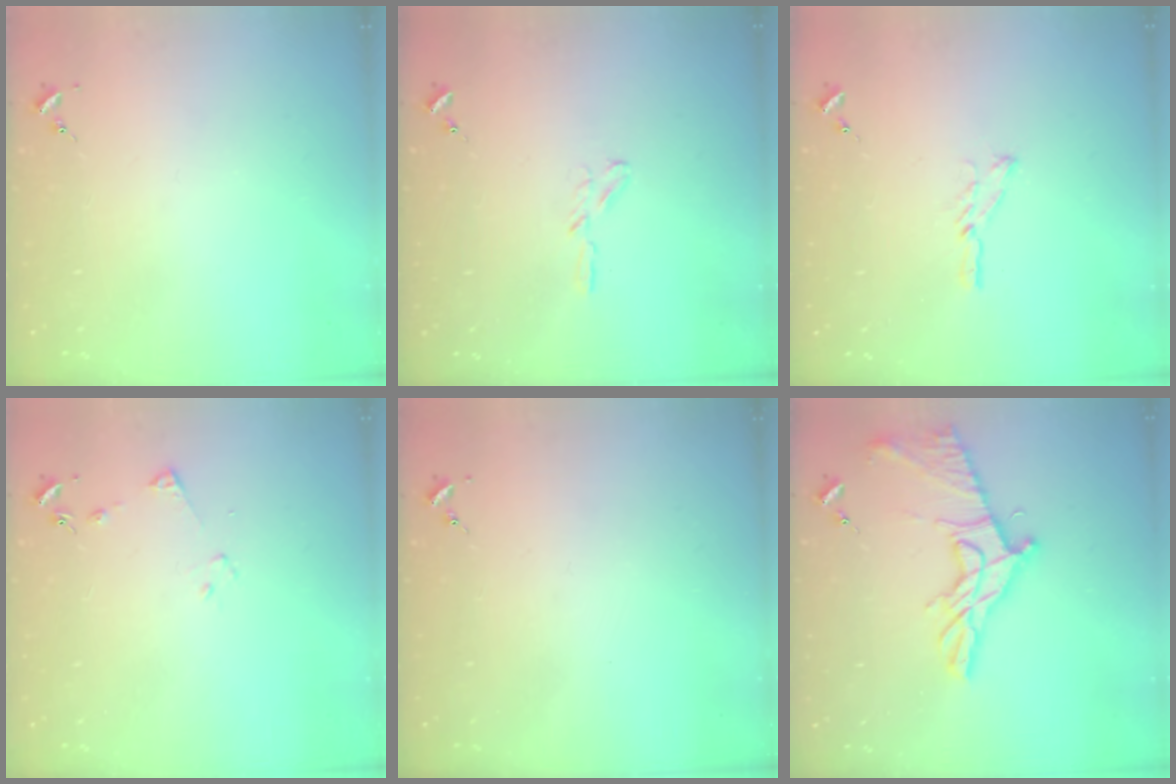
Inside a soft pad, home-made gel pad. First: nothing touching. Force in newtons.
{"total": 3.8, "press": 3.8, "slide": 0.3}
{"total": 6.4, "press": 6.3, "slide": 0.6}
{"total": 4.5, "press": 4.5, "slide": 0.6}
{"total": 0.0}
{"total": 16.7, "press": 16.7, "slide": 0.7}